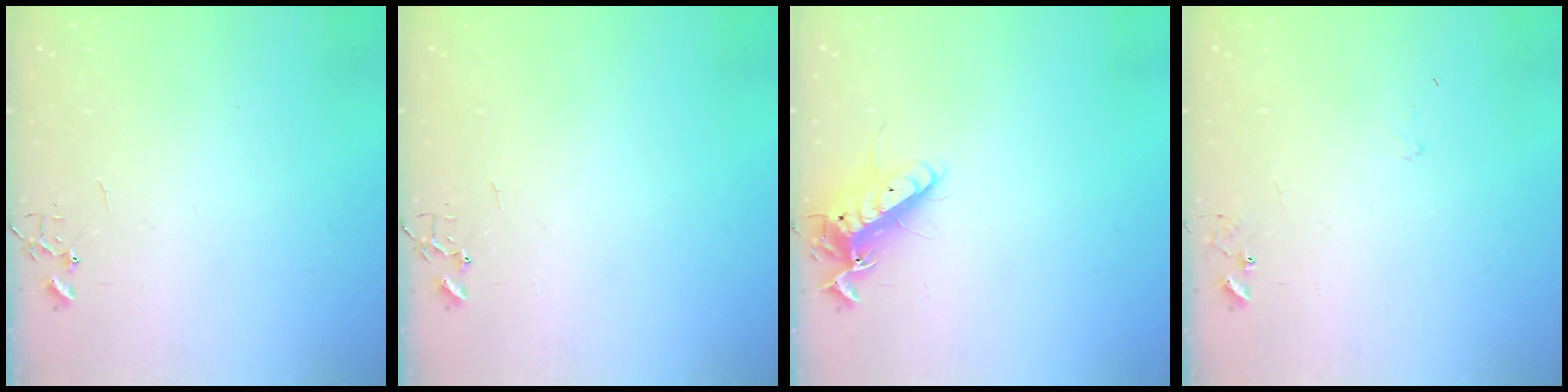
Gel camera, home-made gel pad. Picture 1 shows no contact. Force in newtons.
{"total": 0.0}
{"total": 12.2, "press": 12.1, "slide": 1.4}
{"total": 7.4, "press": 7.4, "slide": 0.5}